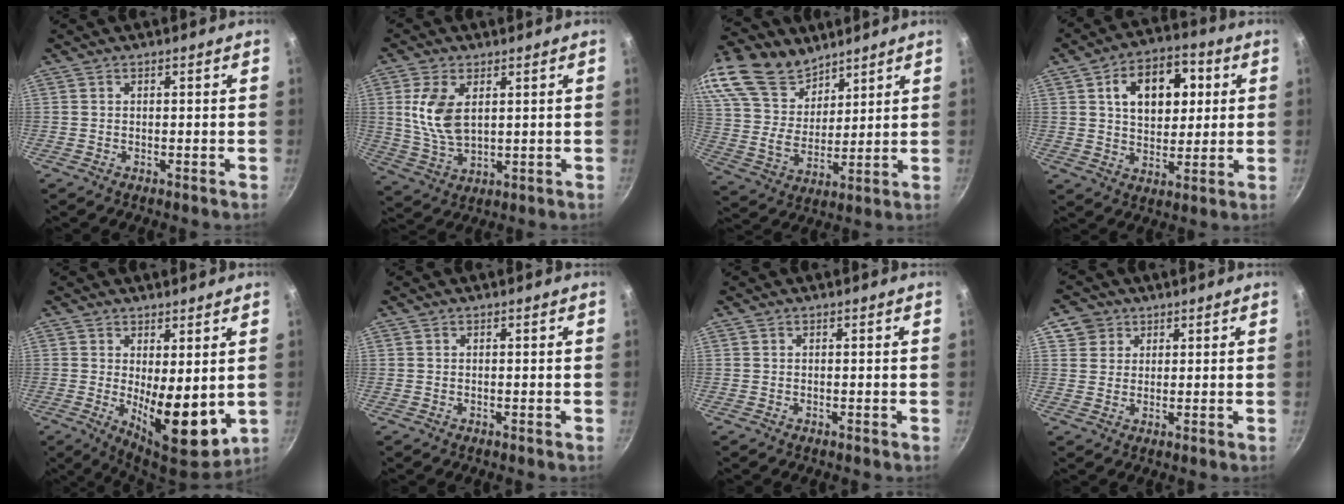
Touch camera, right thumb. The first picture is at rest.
{"total": 9.7, "force": [2.4, 5.5, 7.6], "torque": [-0.149, -0.019, 0.054]}
{"total": 21.6, "force": [14.9, 12.7, 9.2], "torque": [-0.182, -0.033, 0.288]}
{"total": 14.8, "force": [3.8, 9.7, 10.5], "torque": [-0.118, 0.003, 0.055]}
{"total": 11.3, "force": [0.2, 4.4, 10.4], "torque": [-0.127, -0.030, 0.015]}
{"total": 0.0}
{"total": 0.0}
{"total": 4.3, "force": [2.2, 3.6, 0.8], "torque": [0.012, 0.004, 0.038]}